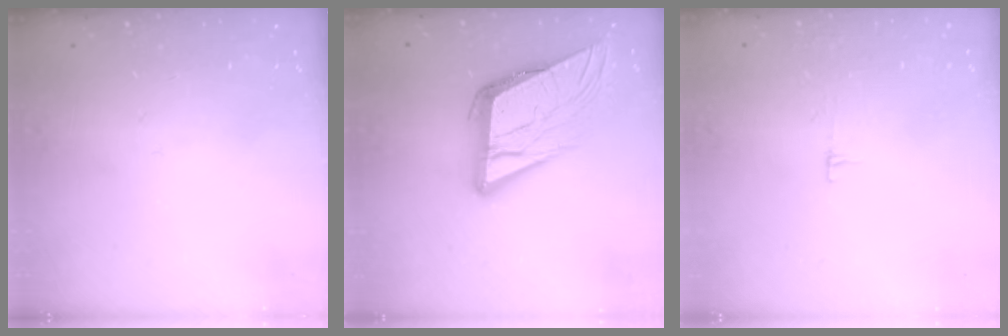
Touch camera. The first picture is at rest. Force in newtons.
{"total": 15.2, "press": 15.0, "slide": 2.6}
{"total": 3.3, "press": 3.3, "slide": 0.4}